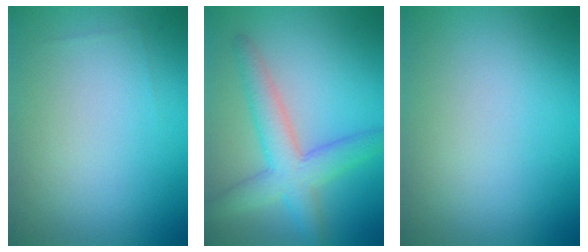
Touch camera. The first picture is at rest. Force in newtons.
{"total": 5.2, "press": 5.2, "slide": 0.2}
{"total": 0.0}